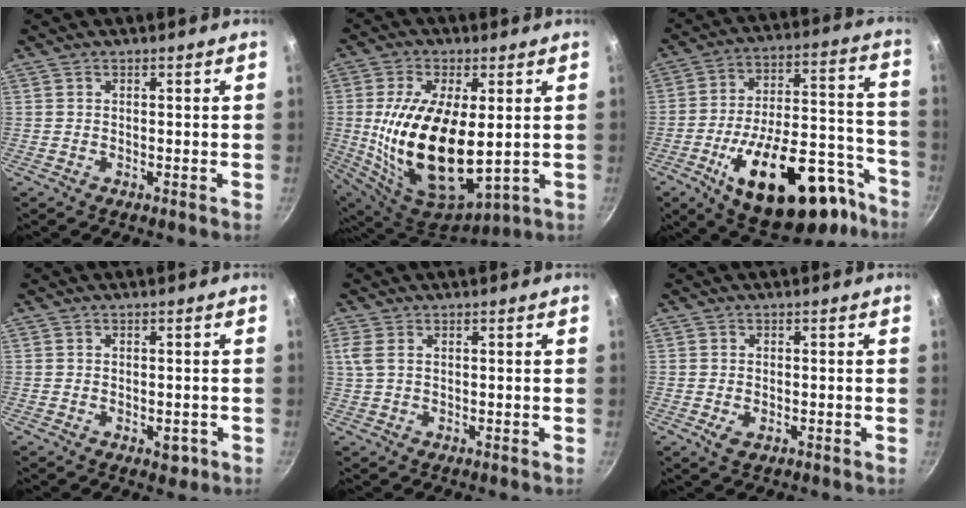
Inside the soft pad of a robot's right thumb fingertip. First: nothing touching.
{"total": 20.3, "force": [0.7, 10.0, 17.7], "torque": [-0.330, -0.018, 0.026]}
{"total": 29.0, "force": [-15.3, 13.5, 20.6], "torque": [-0.255, 0.088, -0.217]}
{"total": 2.5, "force": [-0.9, 1.6, 1.7], "torque": [-0.016, 0.003, -0.010]}
{"total": 2.7, "force": [0.7, 1.4, 2.1], "torque": [-0.050, 0.003, 0.016]}
{"total": 2.5, "force": [-0.7, 1.6, 1.9], "torque": [-0.034, -0.005, -0.012]}